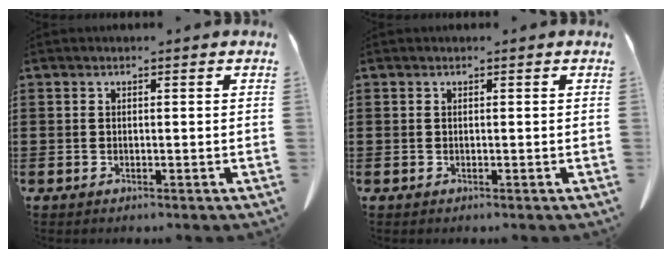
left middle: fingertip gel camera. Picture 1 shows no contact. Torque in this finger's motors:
{"motor_torque": [-0.05, 0.04, 0.00, 0.00]}